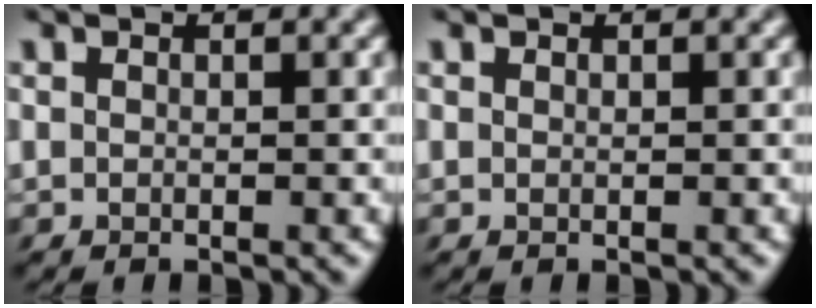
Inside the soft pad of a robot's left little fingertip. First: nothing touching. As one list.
[{"total": 0.0}]